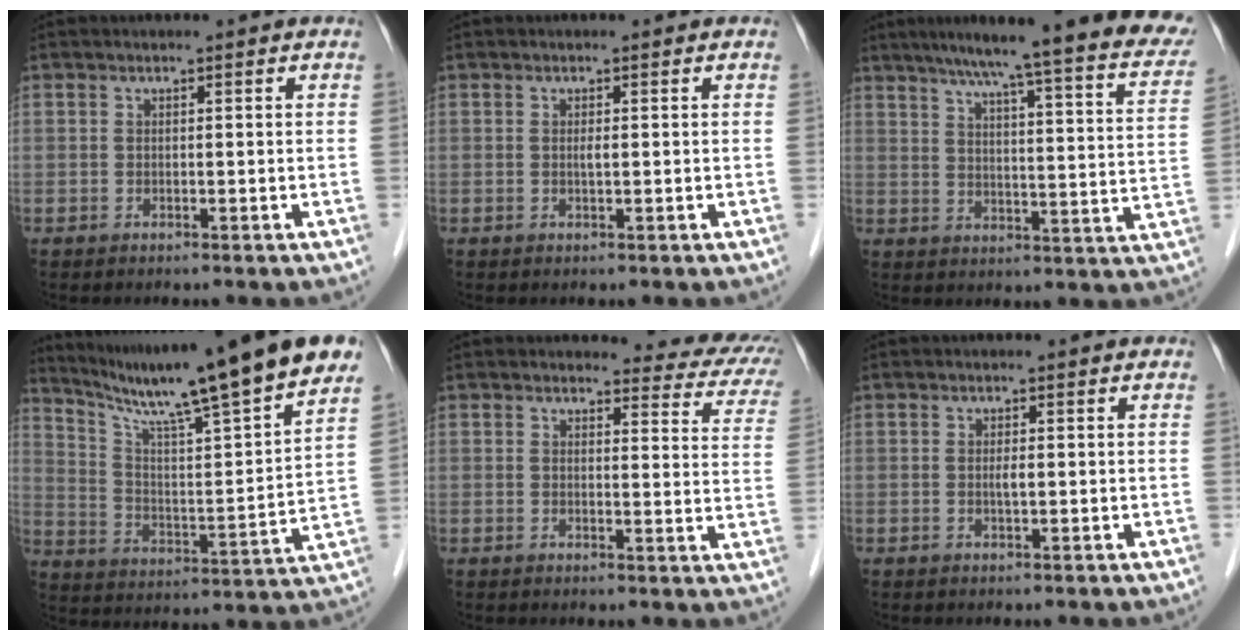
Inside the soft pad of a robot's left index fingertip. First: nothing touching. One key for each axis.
{"total": 0.8, "fx": 0.0, "fy": 0.1, "fz": 0.8, "tx": -0.016, "ty": -0.001, "tz": 0.001}
{"total": 26.0, "fx": 22.5, "fy": 1.4, "fz": 13.0, "tx": -0.185, "ty": -0.039, "tz": 0.273}
{"total": 23.7, "fx": 18.9, "fy": -0.1, "fz": 14.3, "tx": -0.231, "ty": -0.022, "tz": 0.282}
{"total": 9.9, "fx": 9.1, "fy": 2.8, "fz": 2.7, "tx": 0.000, "ty": -0.035, "tz": 0.069}
{"total": 1.1, "fx": 0.0, "fy": 0.1, "fz": 1.1, "tx": -0.020, "ty": -0.001, "tz": 0.000}